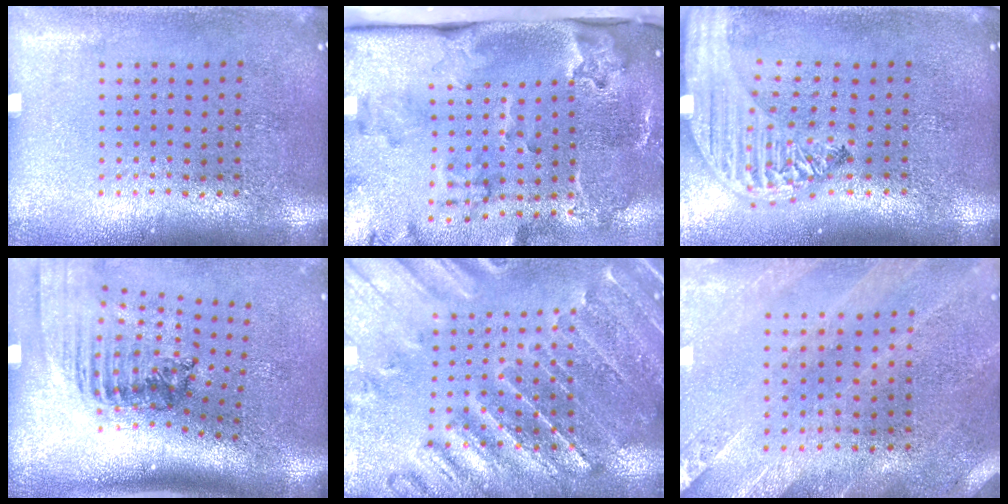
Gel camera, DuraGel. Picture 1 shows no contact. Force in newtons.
{"total": 4.0, "press": 2.7, "slide": 3.0}
{"total": 2.9, "press": 2.2, "slide": 1.8}
{"total": 1.8, "press": 1.4, "slide": 1.2}
{"total": 1.6, "press": 1.6, "slide": 0.3}
{"total": 0.5, "press": 0.5, "slide": 0.2}